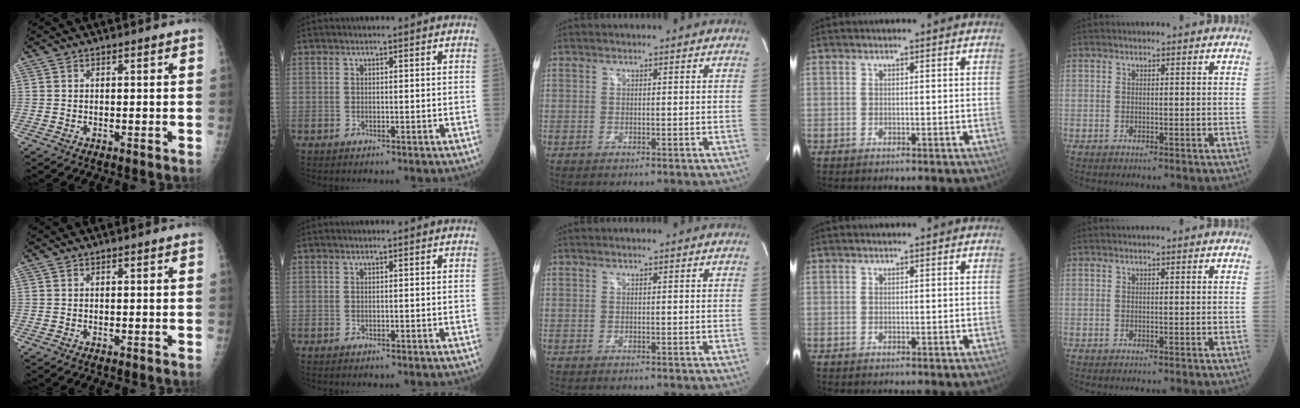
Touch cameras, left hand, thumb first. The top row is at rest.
{}